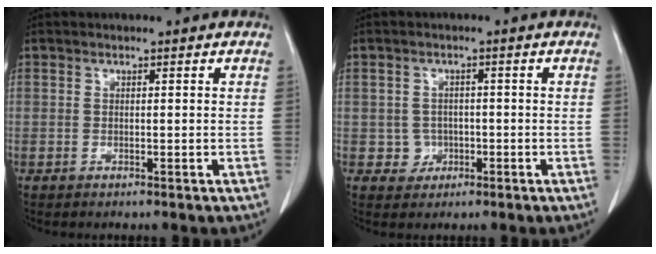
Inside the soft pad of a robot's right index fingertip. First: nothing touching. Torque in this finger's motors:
{"motor_torque": [-0.40, 0.07, -1.05, -0.21]}